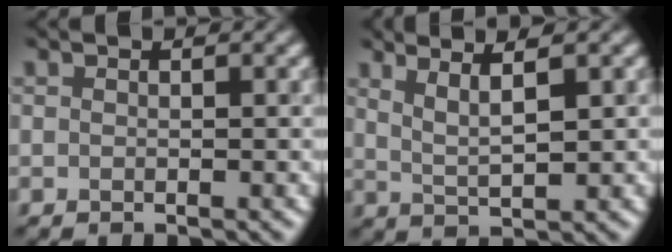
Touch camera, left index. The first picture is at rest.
{"total": 3.1, "force": [1.6, 0.6, 2.6], "torque": [-0.045, -0.002, 0.039]}